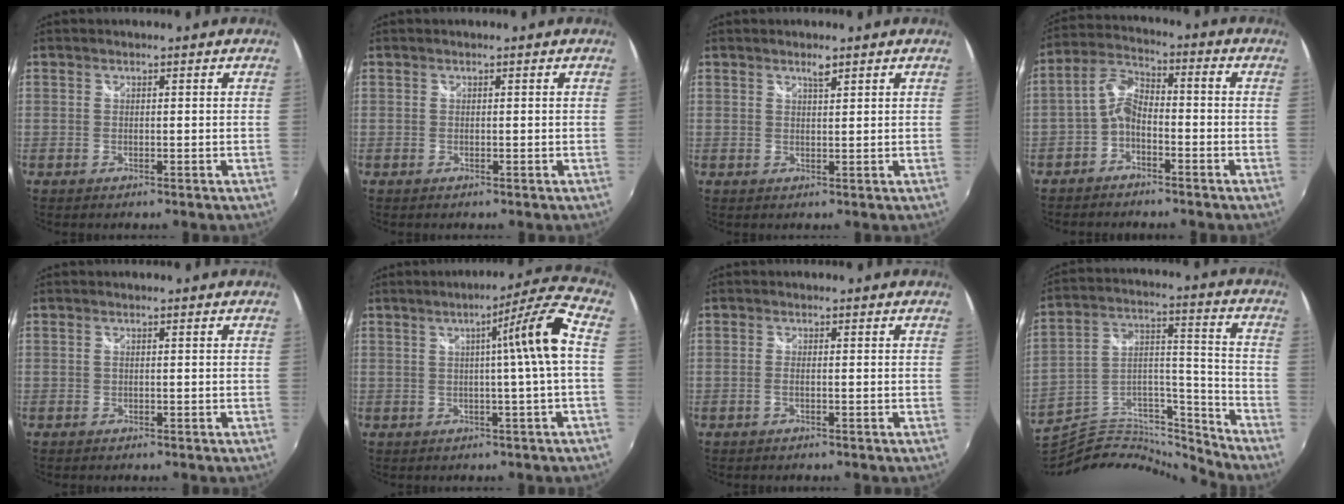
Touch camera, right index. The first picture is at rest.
{"total": 0.0}
{"total": 1.6, "force": [1.2, 0.3, 1.0], "torque": [-0.015, 0.003, 0.021]}
{"total": 6.0, "force": [-3.1, 2.8, 4.3], "torque": [-0.102, 0.020, -0.062]}
{"total": 0.0}
{"total": 9.5, "force": [0.7, -1.9, 9.2], "torque": [-0.121, 0.018, 0.017]}
{"total": 1.0, "force": [-0.4, -0.1, 0.8], "torque": [-0.017, 0.000, -0.010]}
{"total": 16.0, "force": [-15.5, 3.0, 3.0], "torque": [-0.042, 0.052, -0.279]}